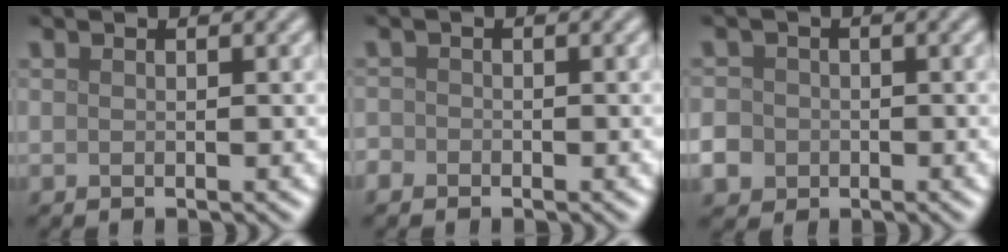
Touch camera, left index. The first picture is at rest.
{"total": 0.9, "force": [-0.6, 0.7, 0.0], "torque": [0.005, -0.001, -0.014]}
{"total": 5.6, "force": [-2.2, 4.8, 1.7], "torque": [-0.042, -0.010, -0.061]}